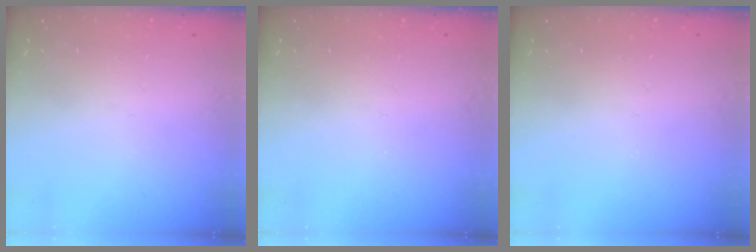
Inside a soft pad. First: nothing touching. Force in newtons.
{"total": 0.0}
{"total": 0.0}